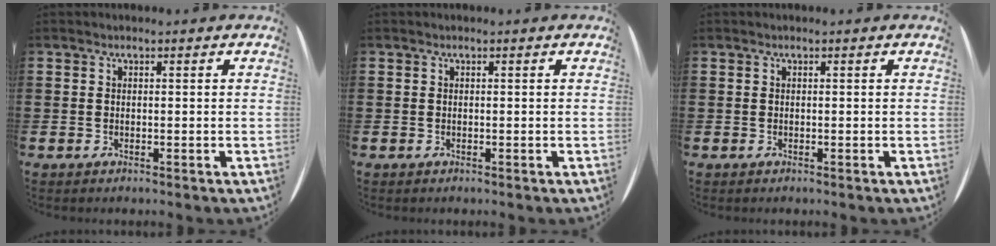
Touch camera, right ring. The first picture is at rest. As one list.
[{"total": 0.0}, {"total": 0.0}]